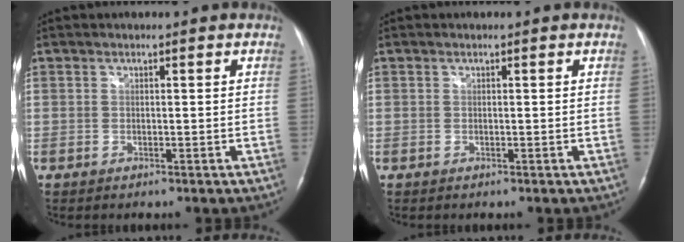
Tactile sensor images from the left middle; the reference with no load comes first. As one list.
[{"total": 0.0}]